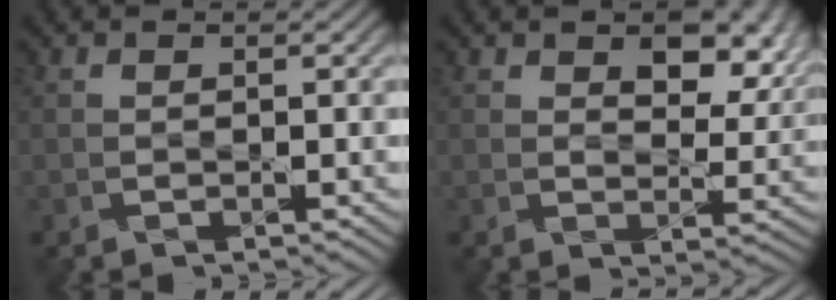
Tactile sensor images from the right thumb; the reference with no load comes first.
{"total": 7.2, "force": [3.6, 3.9, 5.0], "torque": [-0.086, -0.006, 0.058]}